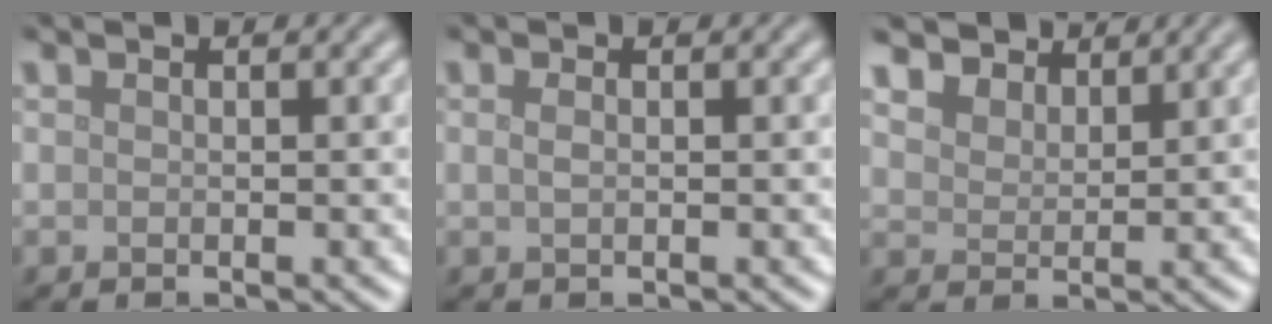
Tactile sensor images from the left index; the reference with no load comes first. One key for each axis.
{"total": 0.8, "fx": 0.2, "fy": 0.4, "fz": 0.6, "tx": -0.015, "ty": 0.001, "tz": 0.004}
{"total": 5.3, "fx": 4.5, "fy": 2.4, "fz": 1.4, "tx": -0.056, "ty": -0.009, "tz": 0.085}